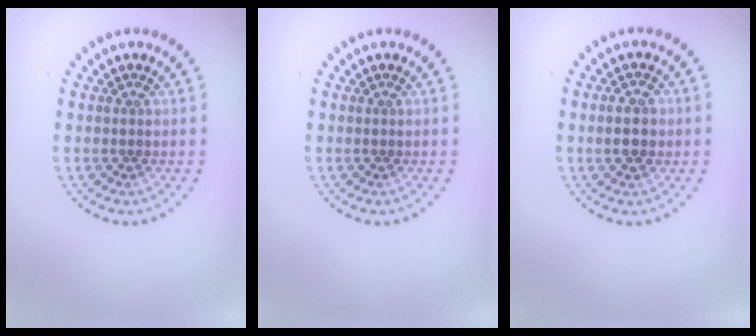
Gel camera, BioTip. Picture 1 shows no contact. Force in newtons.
{"total": 0.0}
{"total": 2.5, "press": 2.5, "slide": 0.0}